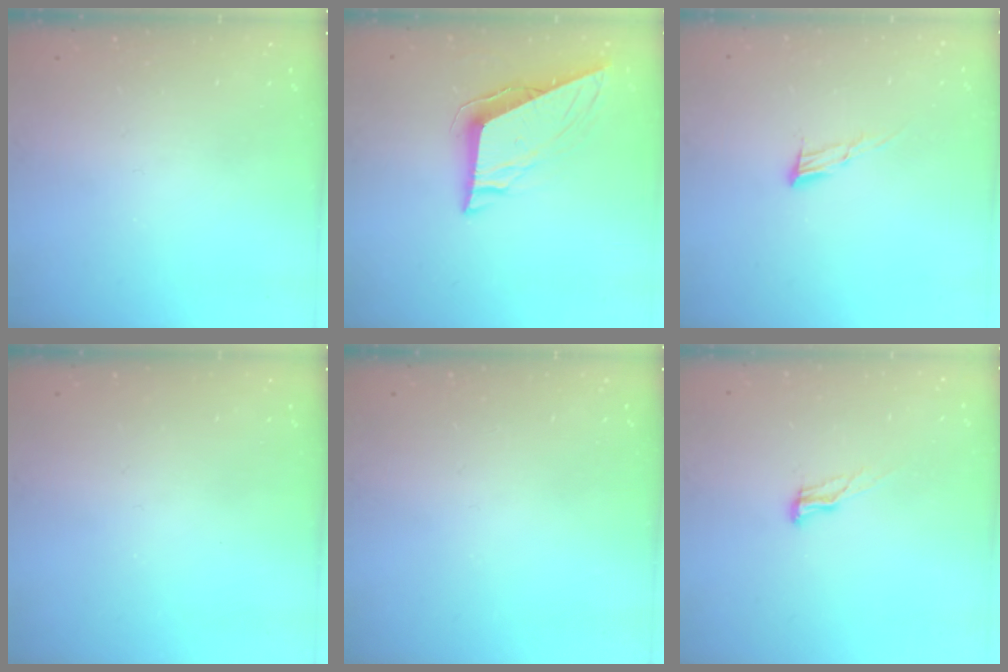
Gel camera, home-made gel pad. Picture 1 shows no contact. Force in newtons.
{"total": 9.0, "press": 8.9, "slide": 1.5}
{"total": 6.9, "press": 6.8, "slide": 1.2}
{"total": 0.0}
{"total": 0.0}
{"total": 6.9, "press": 6.9, "slide": 0.9}